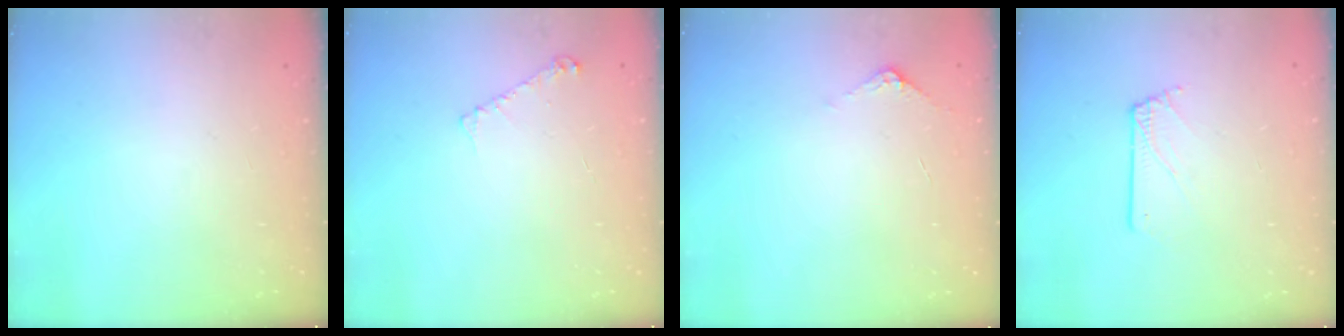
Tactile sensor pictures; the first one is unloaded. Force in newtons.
{"total": 4.0, "press": 3.9, "slide": 0.5}
{"total": 5.4, "press": 5.4, "slide": 0.6}
{"total": 1.1, "press": 1.1, "slide": 0.2}